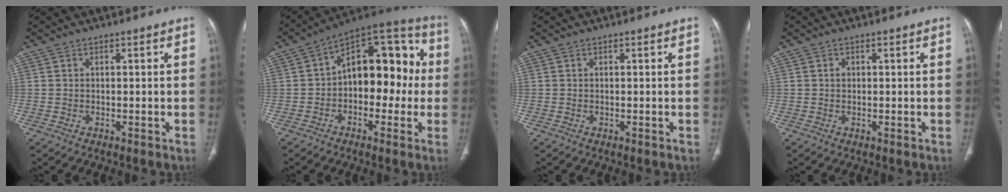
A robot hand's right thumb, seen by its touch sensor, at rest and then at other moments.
{"total": 17.2, "force": [0.0, 10.4, 13.7], "torque": [-0.136, 0.053, -0.015]}
{"total": 0.0}
{"total": 0.8, "force": [0.1, 0.7, 0.4], "torque": [-0.004, 0.002, 0.002]}